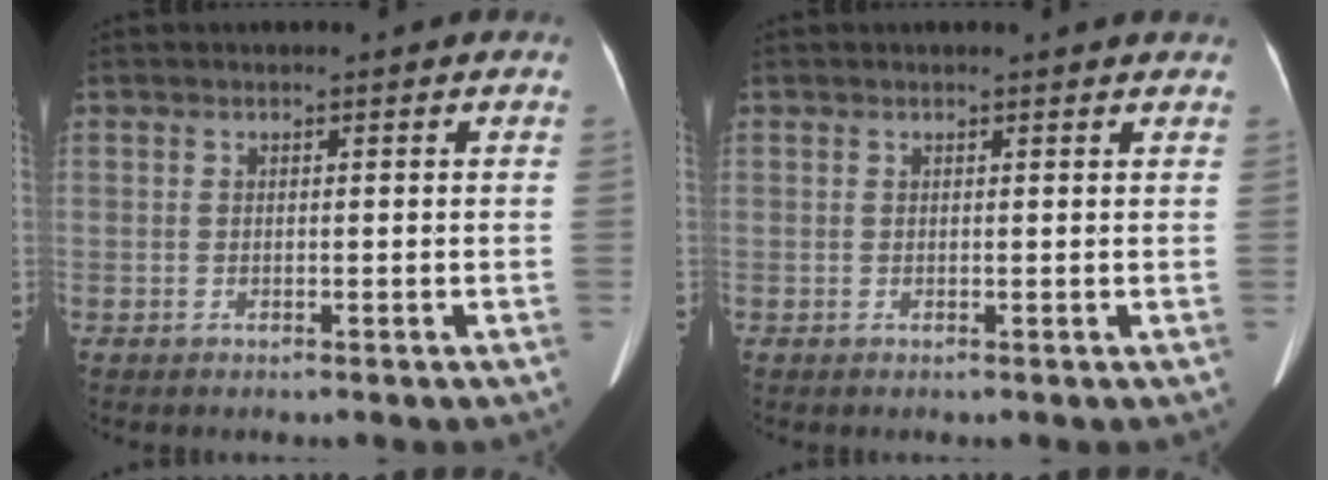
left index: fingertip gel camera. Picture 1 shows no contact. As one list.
[{"total": 1.9, "force": [1.9, 0.1, 0.3], "torque": [-0.010, 0.001, 0.012]}]